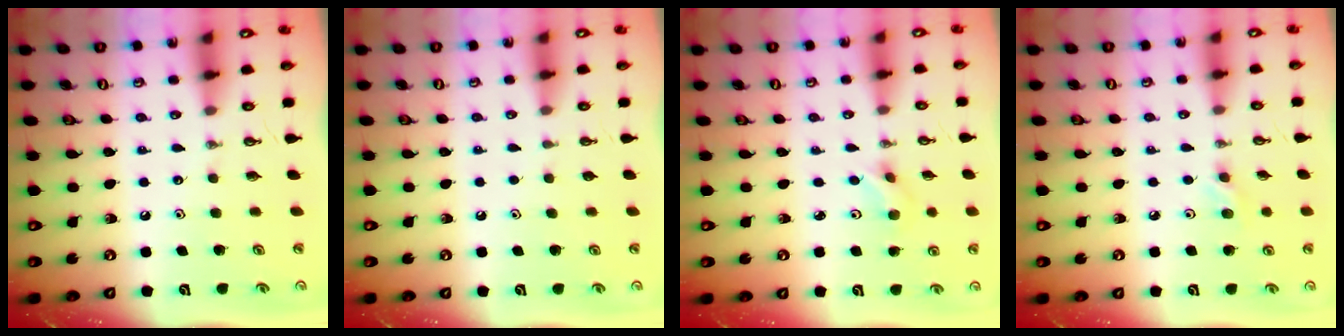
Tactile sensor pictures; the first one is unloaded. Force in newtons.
{"total": 0.9, "press": 0.1, "slide": 0.9}
{"total": 3.4, "press": 3.3, "slide": 0.9}
{"total": 5.2, "press": 5.1, "slide": 0.7}